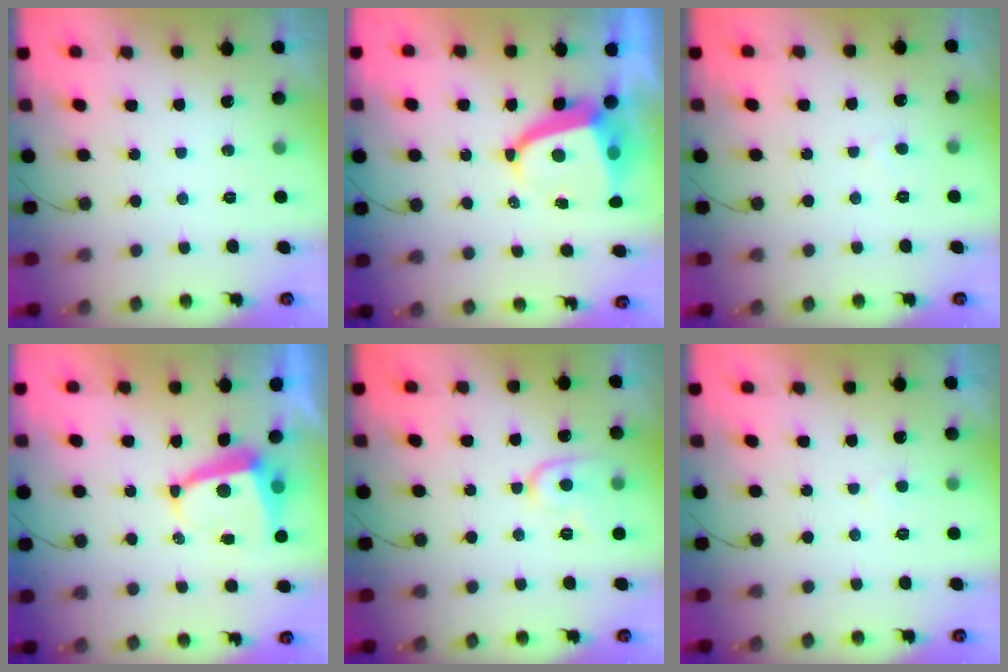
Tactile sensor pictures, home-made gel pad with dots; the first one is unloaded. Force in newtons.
{"total": 6.8, "press": 6.8, "slide": 1.0}
{"total": 2.0, "press": 2.0, "slide": 0.2}
{"total": 6.3, "press": 6.3, "slide": 0.6}
{"total": 9.0, "press": 9.0, "slide": 0.7}
{"total": 2.6, "press": 2.6, "slide": 0.4}